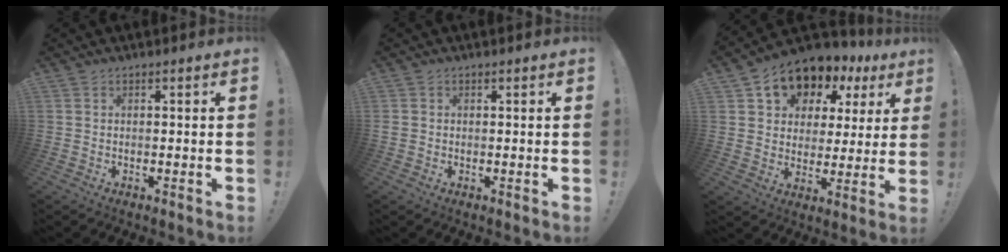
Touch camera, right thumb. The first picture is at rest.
{"total": 1.2, "force": [0.2, 1.1, 0.3], "torque": [-0.006, 0.003, 0.004]}
{"total": 10.8, "force": [7.0, 7.3, 3.7], "torque": [-0.056, -0.056, 0.127]}